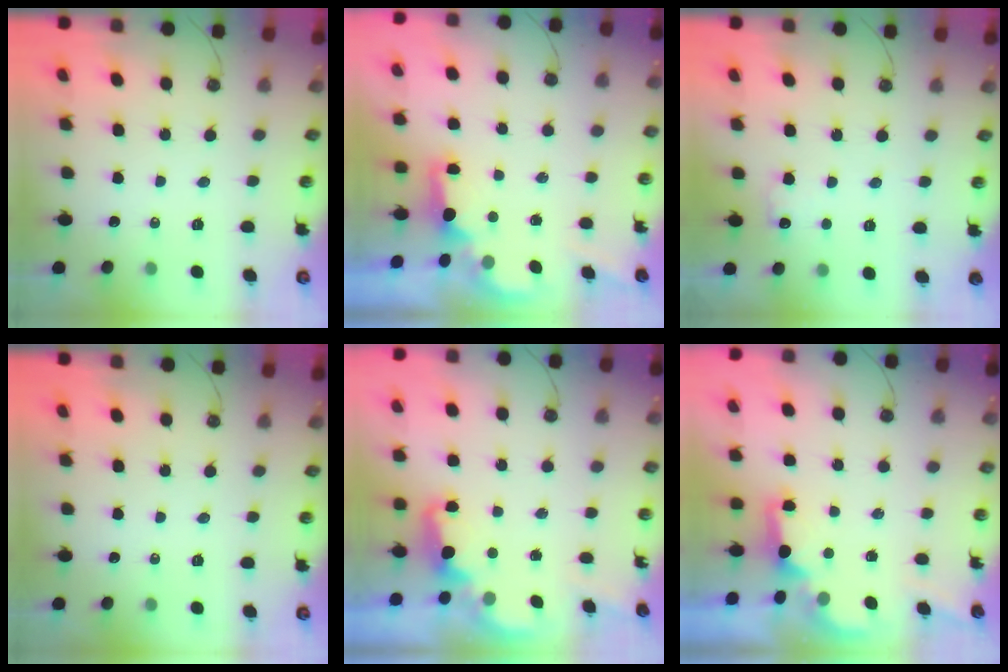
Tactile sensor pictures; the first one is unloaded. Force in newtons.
{"total": 1.9, "press": 1.7, "slide": 0.8}
{"total": 5.4, "press": 5.4, "slide": 0.8}
{"total": 0.0}
{"total": 2.6, "press": 2.6, "slide": 0.5}
{"total": 2.1, "press": 1.9, "slide": 0.8}